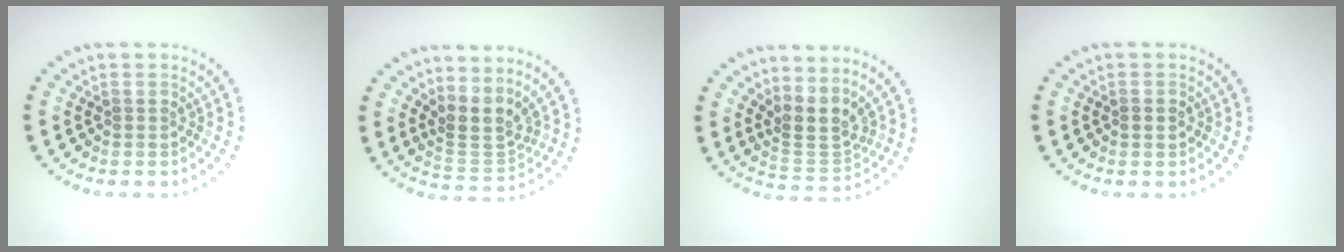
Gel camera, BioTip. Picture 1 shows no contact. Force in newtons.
{"total": 3.0, "press": 2.1, "slide": 2.1}
{"total": 3.0, "press": 2.1, "slide": 2.2}
{"total": 1.1, "press": 1.1, "slide": 0.1}